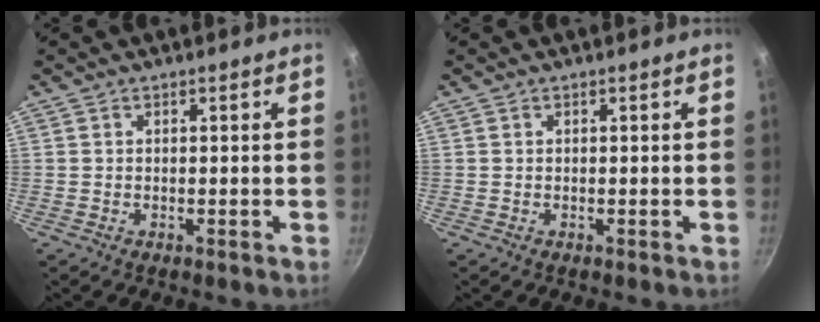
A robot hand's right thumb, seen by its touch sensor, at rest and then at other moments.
{"total": 0.0}